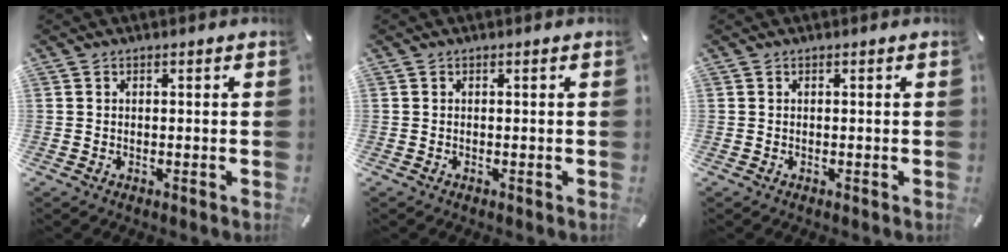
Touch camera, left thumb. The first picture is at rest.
{"total": 0.0}
{"total": 0.0}